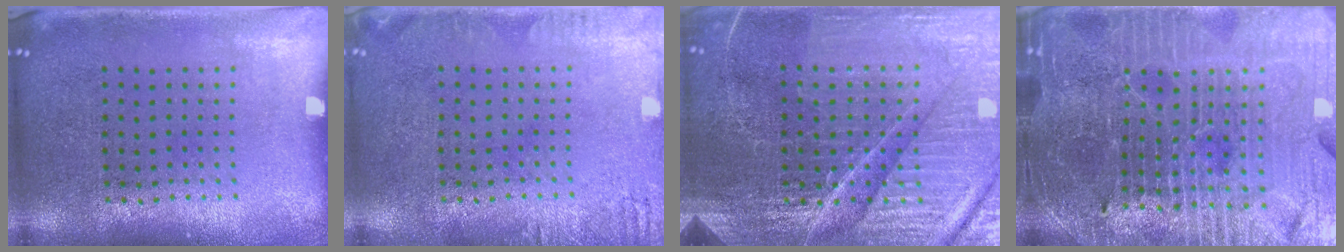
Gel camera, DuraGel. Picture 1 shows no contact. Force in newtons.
{"total": 1.7, "press": 1.7, "slide": 0.2}
{"total": 5.7, "press": 5.2, "slide": 2.4}
{"total": 5.4, "press": 5.0, "slide": 1.9}